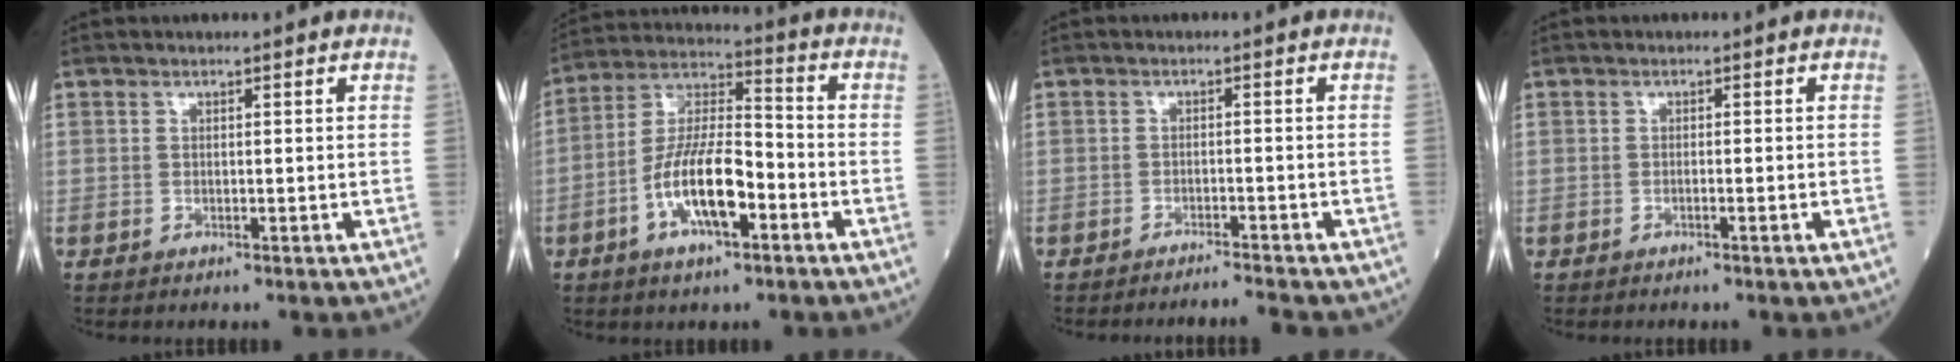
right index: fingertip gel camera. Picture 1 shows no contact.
{"total": 12.2, "force": [-4.5, 3.7, 10.8], "torque": [-0.214, 0.008, -0.085]}
{"total": 3.4, "force": [-3.3, -0.5, 0.5], "torque": [-0.007, -0.010, -0.046]}
{"total": 0.9, "force": [-0.5, -0.2, 0.7], "torque": [-0.015, 0.001, -0.006]}